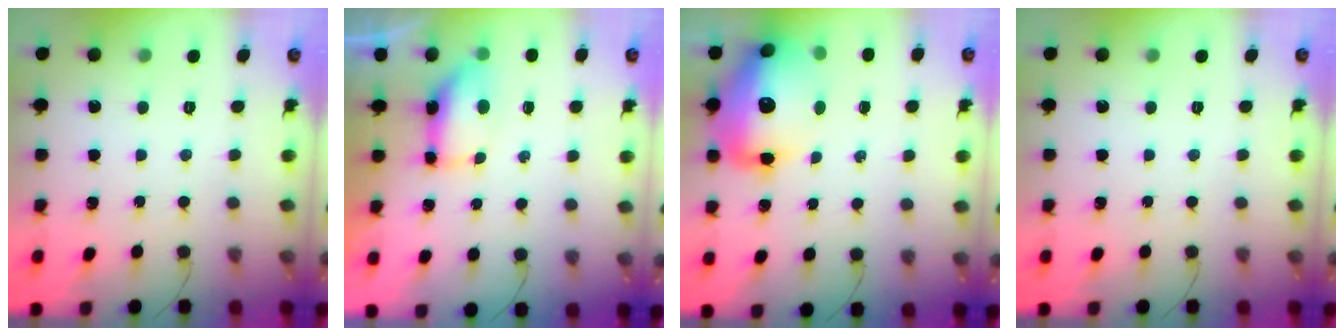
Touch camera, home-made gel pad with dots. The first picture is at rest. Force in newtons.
{"total": 7.2, "press": 7.2, "slide": 0.4}
{"total": 18.8, "press": 18.1, "slide": 4.8}
{"total": 0.0}